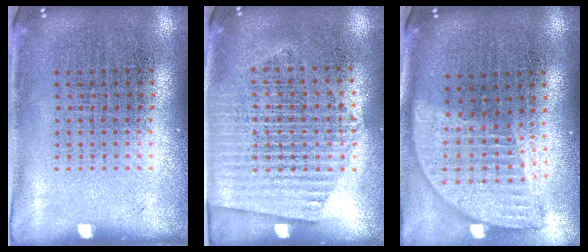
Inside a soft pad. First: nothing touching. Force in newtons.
{"total": 1.5, "press": 1.4, "slide": 0.7}
{"total": 1.9, "press": 1.5, "slide": 1.1}